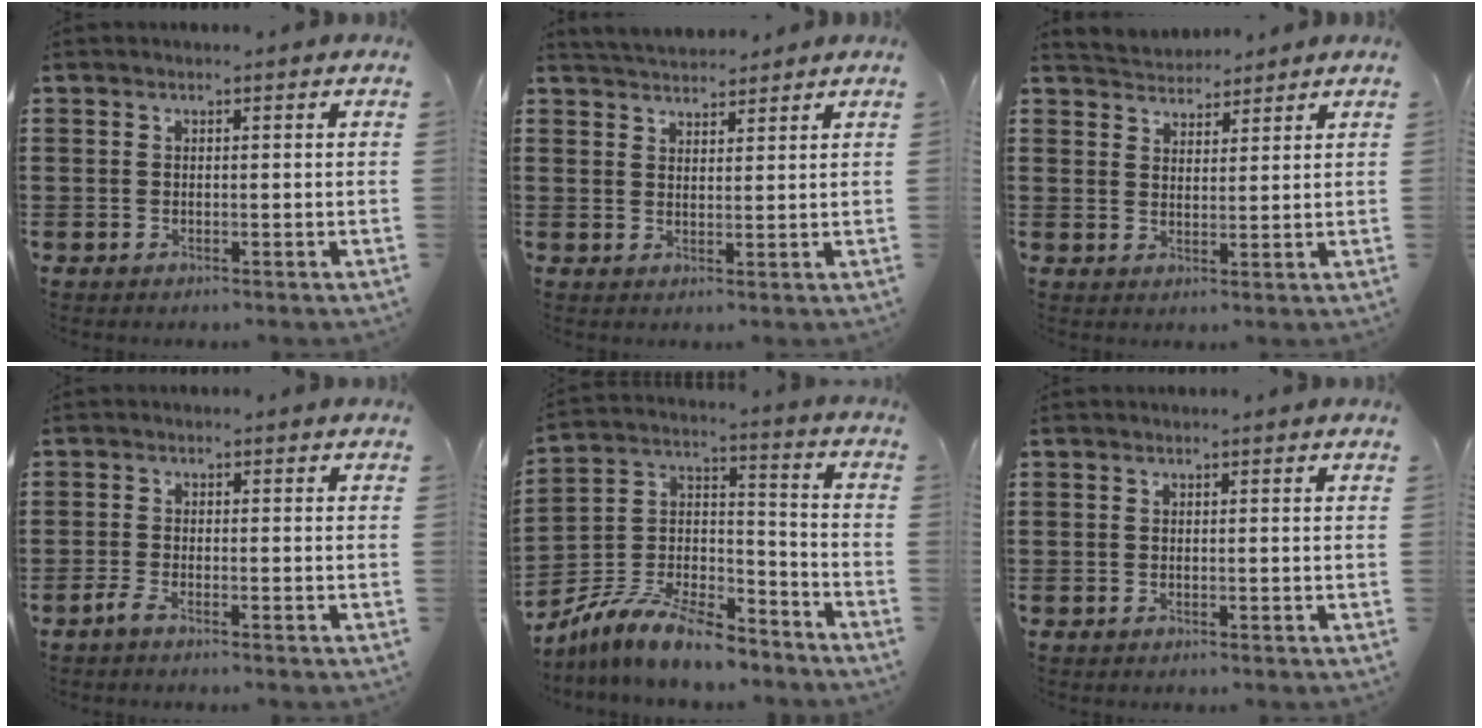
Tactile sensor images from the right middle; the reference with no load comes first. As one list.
[{"total": 3.5, "force": [3.5, 0.5, -0.1], "torque": [-0.009, -0.011, 0.066]}, {"total": 3.4, "force": [3.2, 0.9, -0.7], "torque": [0.000, -0.013, 0.061]}, {"total": 1.8, "force": [-1.4, 0.3, 1.1], "torque": [-0.027, -0.005, -0.028]}, {"total": 10.2, "force": [-8.7, 2.3, 4.7], "torque": [-0.101, 0.014, -0.176]}, {"total": 0.0}]